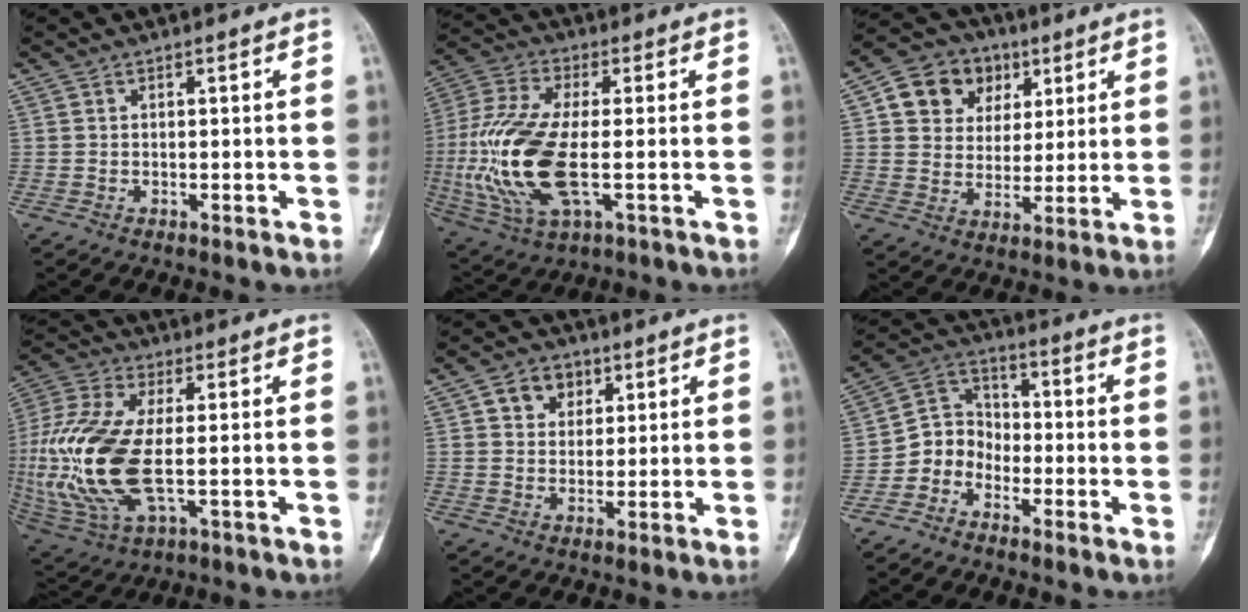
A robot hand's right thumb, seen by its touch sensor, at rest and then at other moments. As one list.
[{"total": 19.2, "force": [-2.6, 7.8, 17.4], "torque": [-0.405, -0.003, -0.040]}, {"total": 12.3, "force": [4.8, 10.2, 4.8], "torque": [-0.042, -0.005, 0.083]}, {"total": 21.2, "force": [-1.7, 9.4, 18.9], "torque": [-0.447, -0.008, -0.021]}, {"total": 6.2, "force": [2.6, 4.8, 2.8], "torque": [-0.014, -0.006, 0.040]}, {"total": 7.0, "force": [-3.4, 5.8, 1.9], "torque": [-0.009, 0.052, -0.080]}]